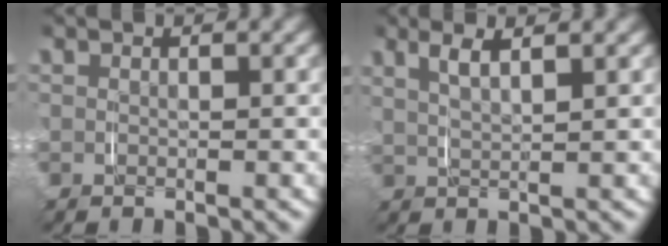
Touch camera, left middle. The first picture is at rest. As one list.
[{"total": 3.0, "force": [1.7, 0.9, 2.2], "torque": [-0.043, 0.001, 0.033]}]